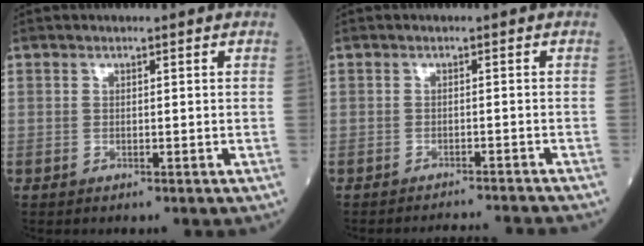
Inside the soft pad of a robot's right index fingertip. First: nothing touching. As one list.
[{"total": 6.4, "force": [-6.3, -0.9, 0.7], "torque": [-0.006, -0.010, -0.078]}]